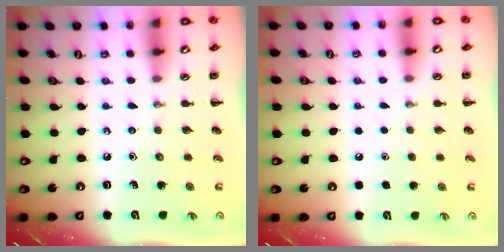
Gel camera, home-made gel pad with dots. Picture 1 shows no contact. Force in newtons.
{"total": 1.6, "press": 1.6, "slide": 0.1}